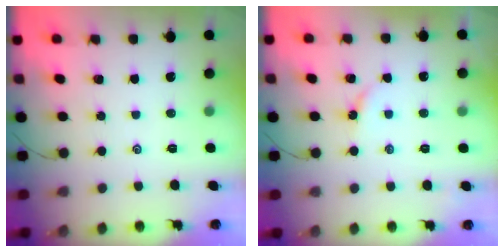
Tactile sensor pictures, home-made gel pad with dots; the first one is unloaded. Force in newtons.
{"total": 2.9, "press": 2.9, "slide": 0.3}